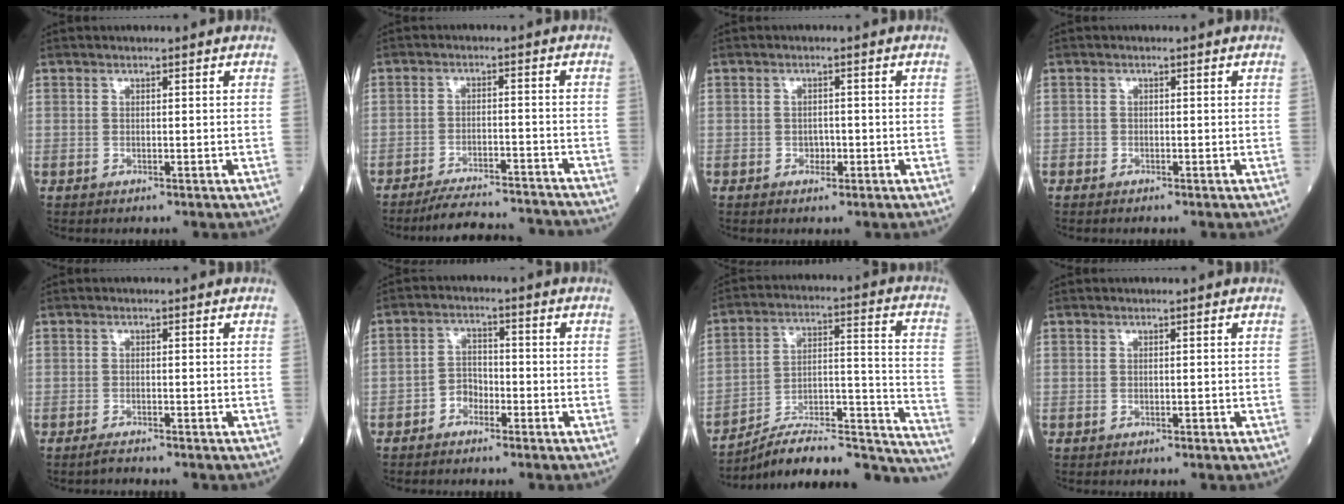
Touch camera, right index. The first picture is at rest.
{"total": 12.8, "force": [-12.4, 1.1, 3.3], "torque": [-0.049, 0.001, -0.170]}
{"total": 1.6, "force": [-0.7, 1.1, 0.9], "torque": [-0.011, 0.005, -0.007]}
{"total": 0.6, "force": [-0.5, 0.3, 0.0], "torque": [-0.003, 0.002, -0.011]}
{"total": 1.4, "force": [-1.3, -0.1, 0.5], "torque": [-0.019, -0.005, -0.022]}
{"total": 3.1, "force": [-2.0, 2.0, 1.1], "torque": [-0.016, 0.008, -0.041]}
{"total": 23.8, "force": [-21.7, 2.8, 9.5], "torque": [-0.081, 0.043, -0.320]}
{"total": 0.0}